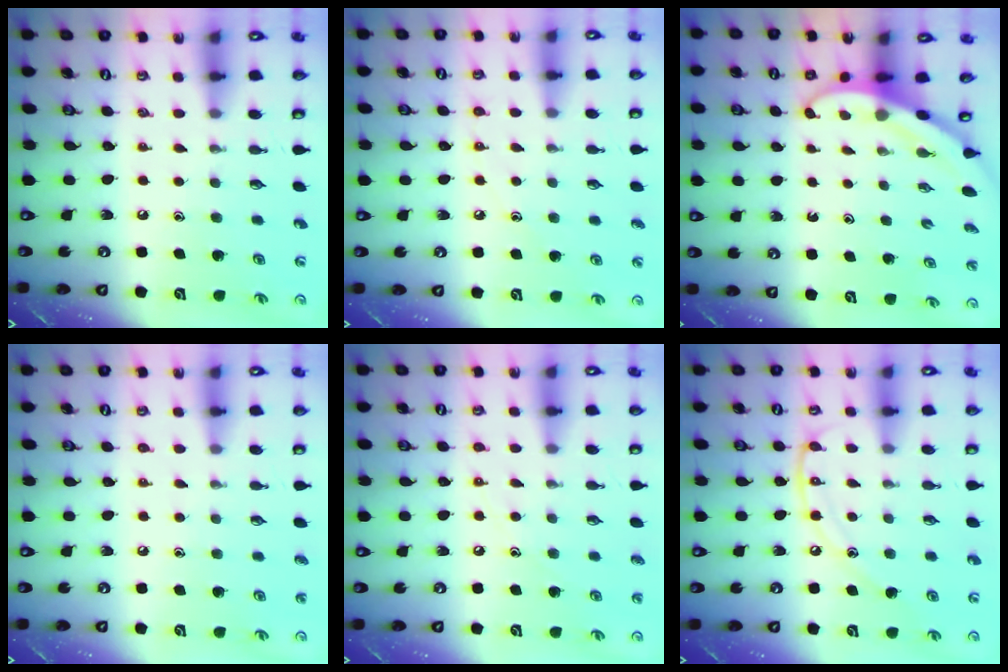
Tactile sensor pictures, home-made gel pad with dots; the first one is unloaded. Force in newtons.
{"total": 5.3, "press": 5.3, "slide": 0.2}
{"total": 3.0, "press": 3.0, "slide": 0.1}
{"total": 5.0, "press": 5.0, "slide": 0.6}
{"total": 6.6, "press": 6.6, "slide": 0.5}
{"total": 12.1, "press": 12.0, "slide": 1.2}